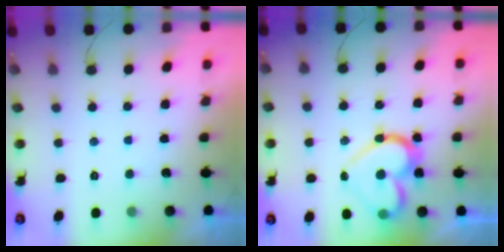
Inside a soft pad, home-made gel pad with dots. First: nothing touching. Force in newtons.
{"total": 16.1, "press": 16.0, "slide": 1.5}